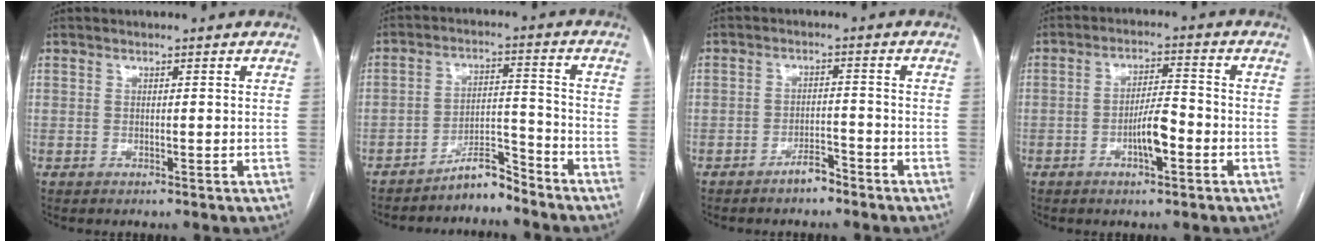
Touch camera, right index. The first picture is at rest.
{"total": 5.3, "force": [-5.0, 1.1, 1.5], "torque": [-0.013, 0.015, -0.088]}
{"total": 3.1, "force": [-2.6, 1.1, 1.4], "torque": [-0.022, 0.004, -0.043]}
{"total": 5.9, "force": [-2.2, 1.4, 5.4], "torque": [-0.099, 0.008, -0.037]}